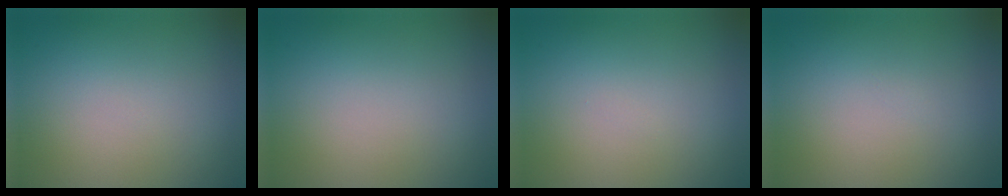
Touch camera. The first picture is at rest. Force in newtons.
{"total": 0.0}
{"total": 0.0}
{"total": 0.0}